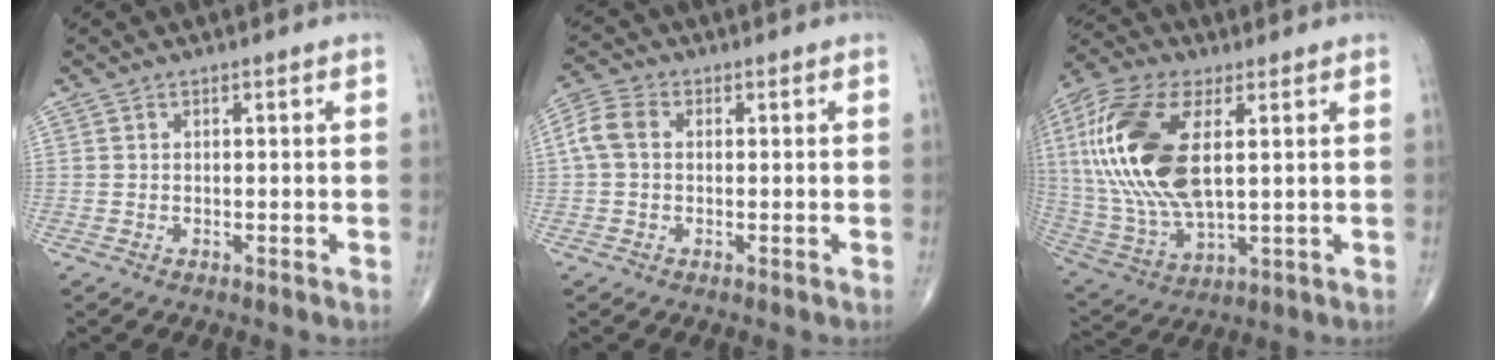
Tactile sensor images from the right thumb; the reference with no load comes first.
{"total": 5.3, "force": [0.5, 3.9, 3.6], "torque": [-0.085, 0.018, 0.004]}
{"total": 22.5, "force": [4.3, 10.9, 19.2], "torque": [-0.420, -0.011, 0.080]}